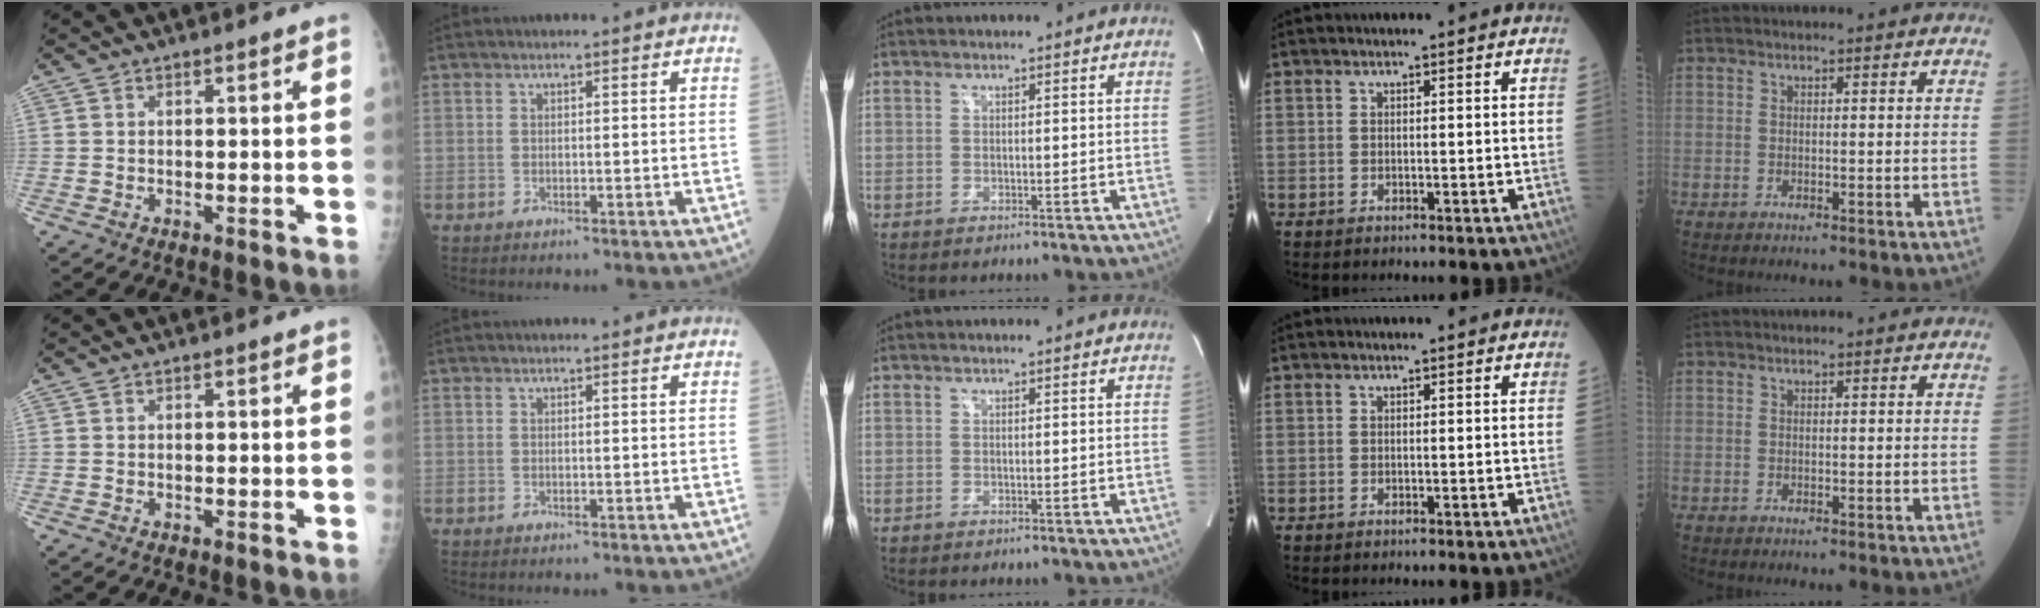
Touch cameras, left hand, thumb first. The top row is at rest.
{}